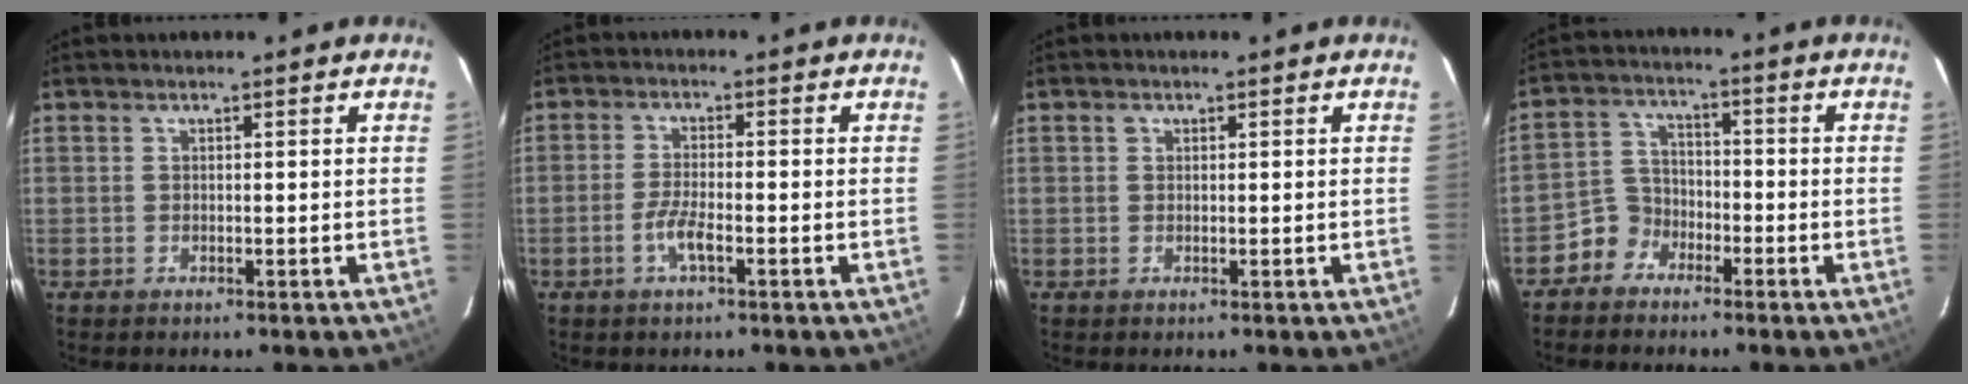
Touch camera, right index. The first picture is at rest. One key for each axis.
{"total": 3.8, "fx": -1.9, "fy": 0.7, "fz": 3.2, "tx": -0.072, "ty": -0.004, "tz": -0.038}
{"total": 0.7, "fx": 0.2, "fy": 0.6, "fz": 0.1, "tx": -0.002, "ty": 0.004, "tz": 0.003}
{"total": 5.5, "fx": -3.7, "fy": 4.0, "fz": 0.2, "tx": -0.007, "ty": 0.030, "tz": -0.076}